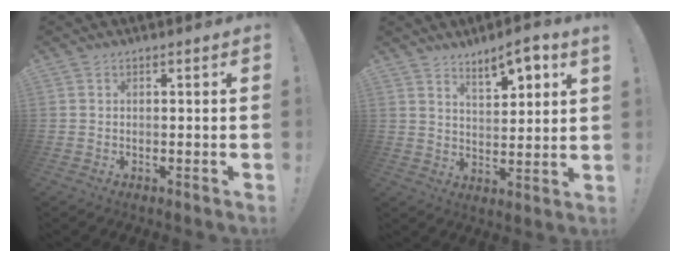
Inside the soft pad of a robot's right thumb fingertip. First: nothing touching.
{"total": 8.3, "force": [6.1, 1.7, 5.3], "torque": [-0.073, -0.039, 0.101]}